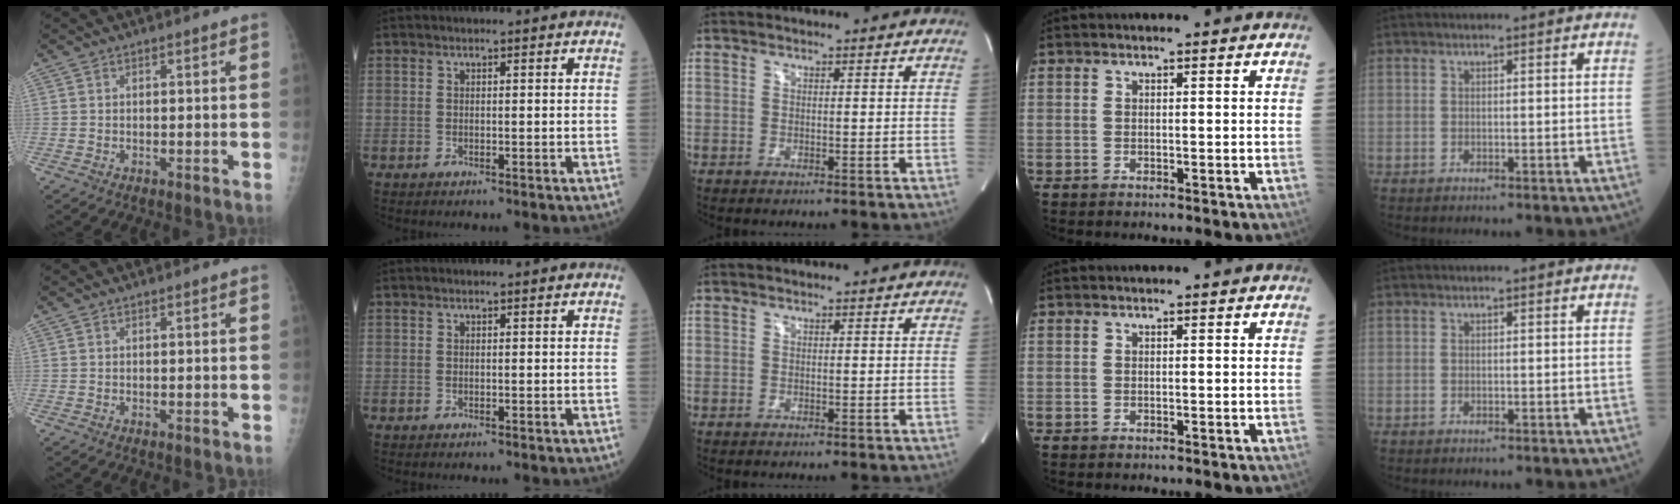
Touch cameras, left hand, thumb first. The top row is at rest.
{}